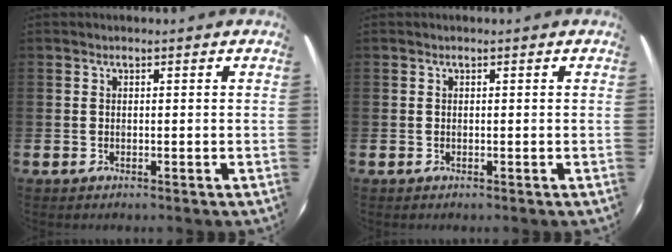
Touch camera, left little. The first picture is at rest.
{"total": 0.0}